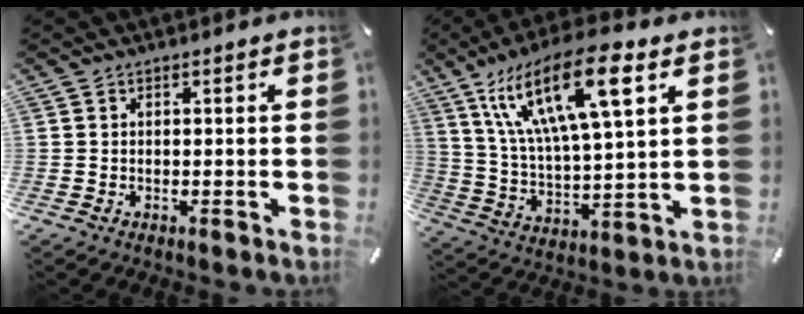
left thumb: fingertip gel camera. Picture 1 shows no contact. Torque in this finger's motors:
{"motor_torque": [2.62, 2.14, 1.69, -1.08, 0.67]}